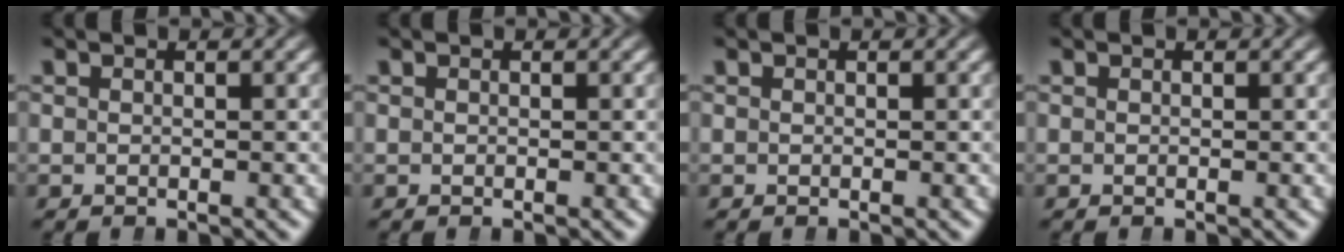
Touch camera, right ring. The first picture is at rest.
{"total": 0.0}
{"total": 0.0}
{"total": 0.0}